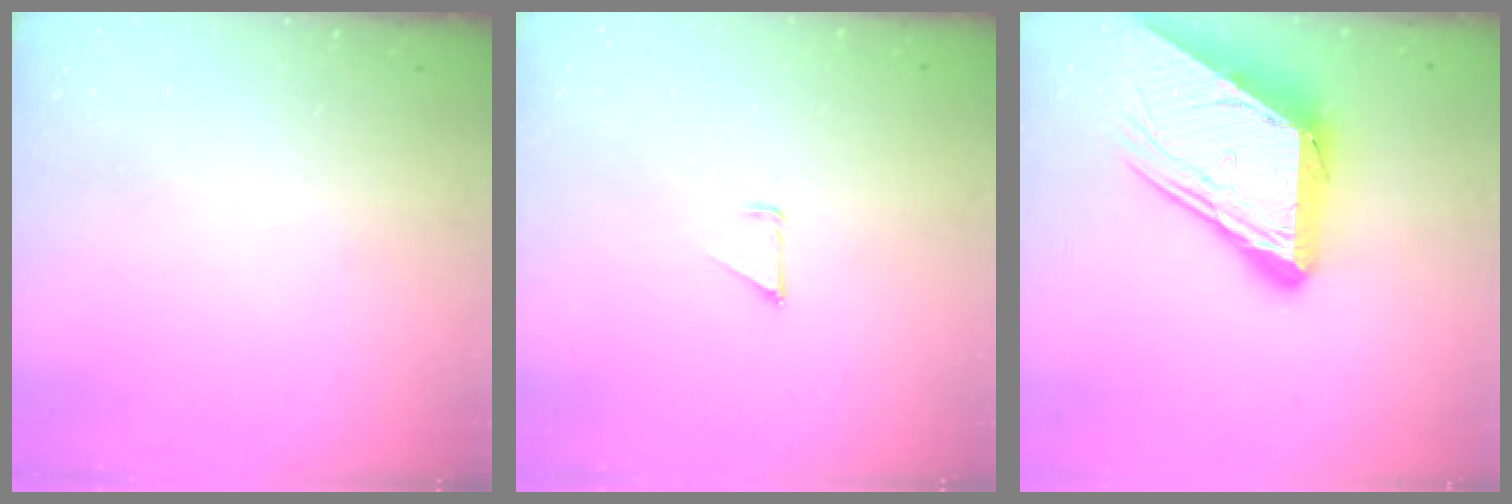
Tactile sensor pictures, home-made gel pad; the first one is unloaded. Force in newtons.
{"total": 0.8, "press": 0.8, "slide": 0.1}
{"total": 17.5, "press": 17.4, "slide": 1.7}